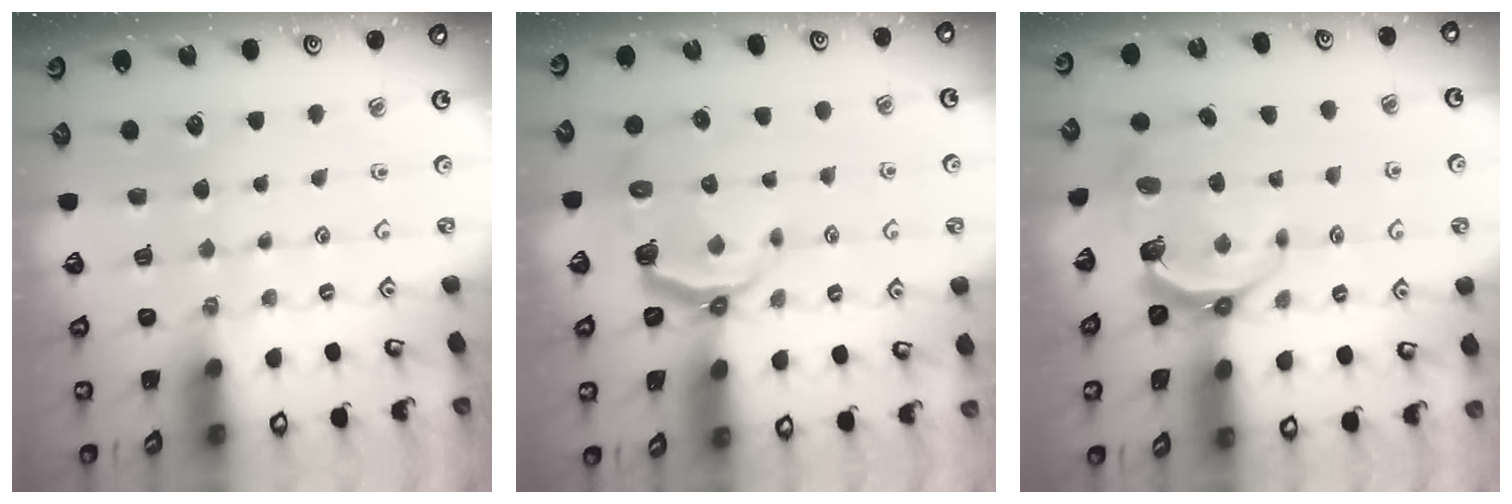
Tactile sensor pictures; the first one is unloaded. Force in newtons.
{"total": 4.9, "press": 3.5, "slide": 3.4}
{"total": 7.3, "press": 6.5, "slide": 3.4}